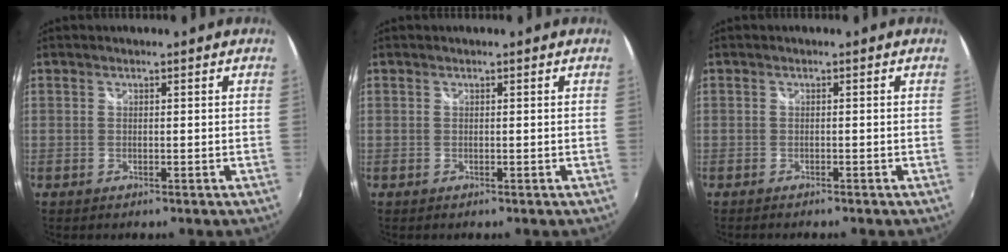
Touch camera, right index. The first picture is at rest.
{"total": 0.0}
{"total": 1.5, "force": [-1.4, 0.3, 0.5], "torque": [-0.016, -0.010, -0.025]}